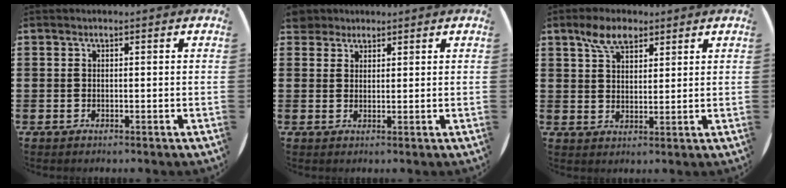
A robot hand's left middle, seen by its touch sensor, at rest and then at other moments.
{"total": 2.5, "force": [2.2, 1.1, 0.0], "torque": [0.002, 0.003, 0.043]}
{"total": 5.2, "force": [3.5, 2.6, 2.7], "torque": [-0.046, 0.004, 0.062]}